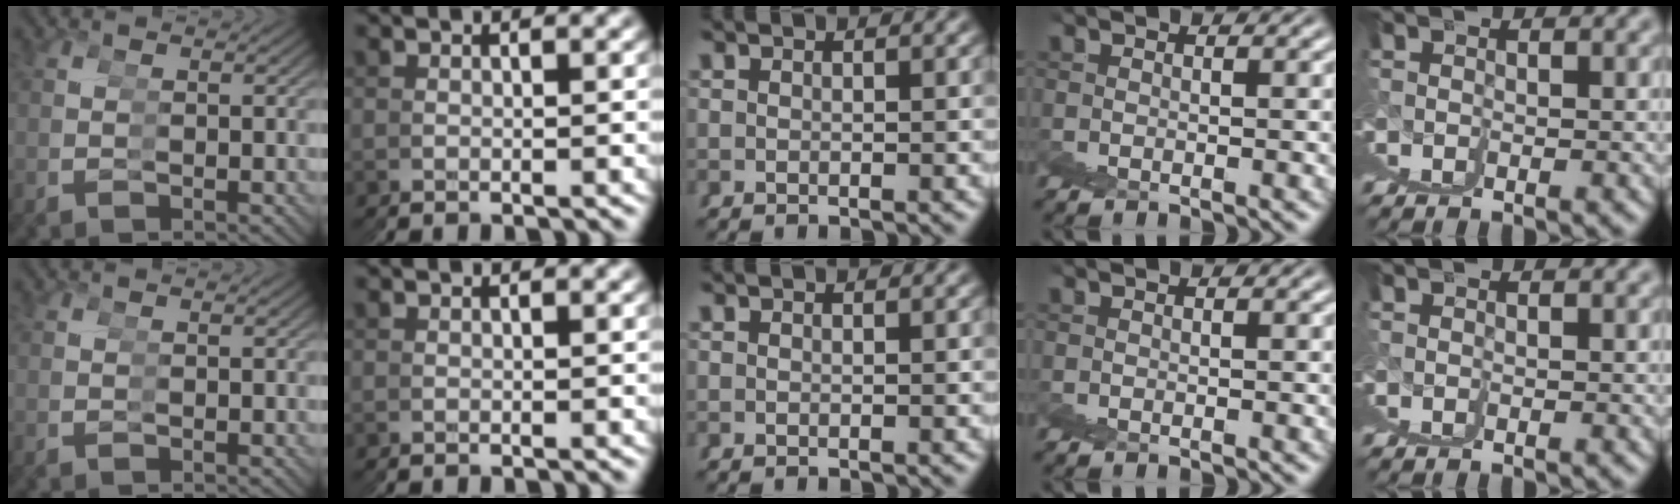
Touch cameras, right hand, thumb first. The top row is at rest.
{}